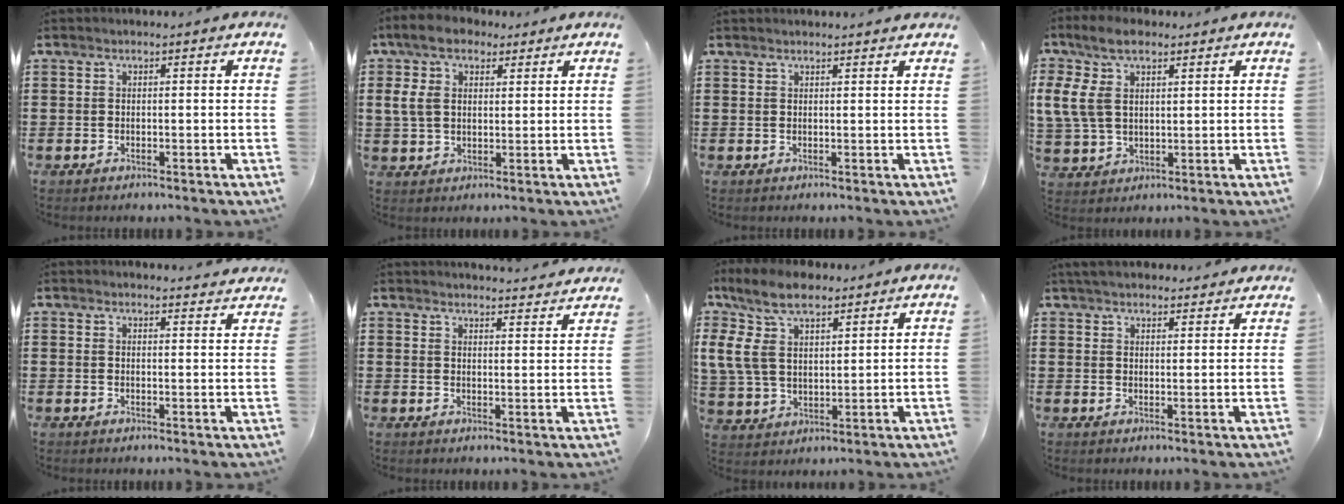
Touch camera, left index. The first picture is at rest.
{"total": 7.4, "force": [3.8, 4.6, 4.5], "torque": [-0.116, 0.012, 0.067]}
{"total": 1.0, "force": [1.0, -0.1, 0.1], "torque": [-0.005, -0.001, 0.020]}
{"total": 9.0, "force": [4.1, 5.1, 6.1], "torque": [-0.151, 0.011, 0.073]}
{"total": 2.2, "force": [2.2, 0.1, 0.0], "torque": [0.002, -0.008, 0.040]}
{"total": 3.1, "force": [3.1, -0.1, 0.0], "torque": [-0.002, -0.018, 0.056]}
{"total": 11.6, "force": [6.9, 5.9, 7.2], "torque": [-0.177, -0.001, 0.128]}
{"total": 3.9, "force": [3.7, 0.6, 0.7], "torque": [-0.024, -0.003, 0.072]}